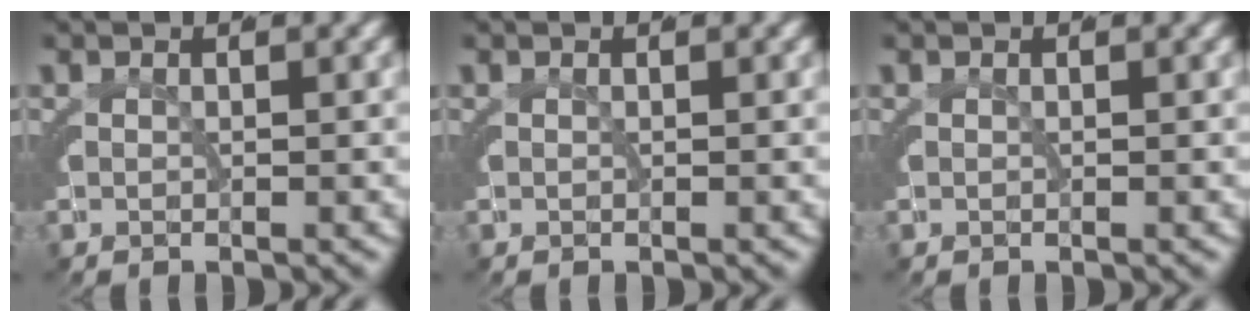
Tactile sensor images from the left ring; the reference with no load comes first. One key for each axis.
{"total": 0.0}
{"total": 0.0}